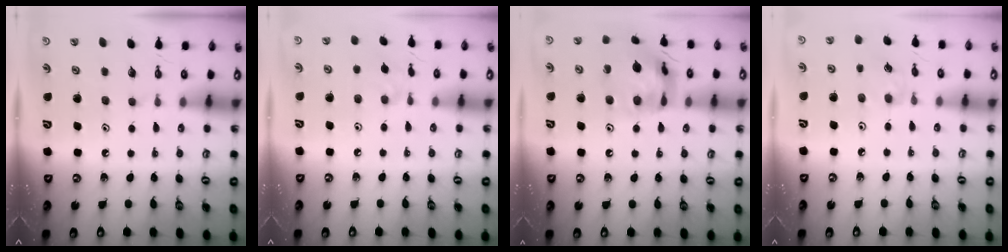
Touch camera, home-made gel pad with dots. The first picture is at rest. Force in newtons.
{"total": 2.1, "press": 2.0, "slide": 0.4}
{"total": 15.0, "press": 14.9, "slide": 1.4}
{"total": 3.4, "press": 3.4, "slide": 0.6}